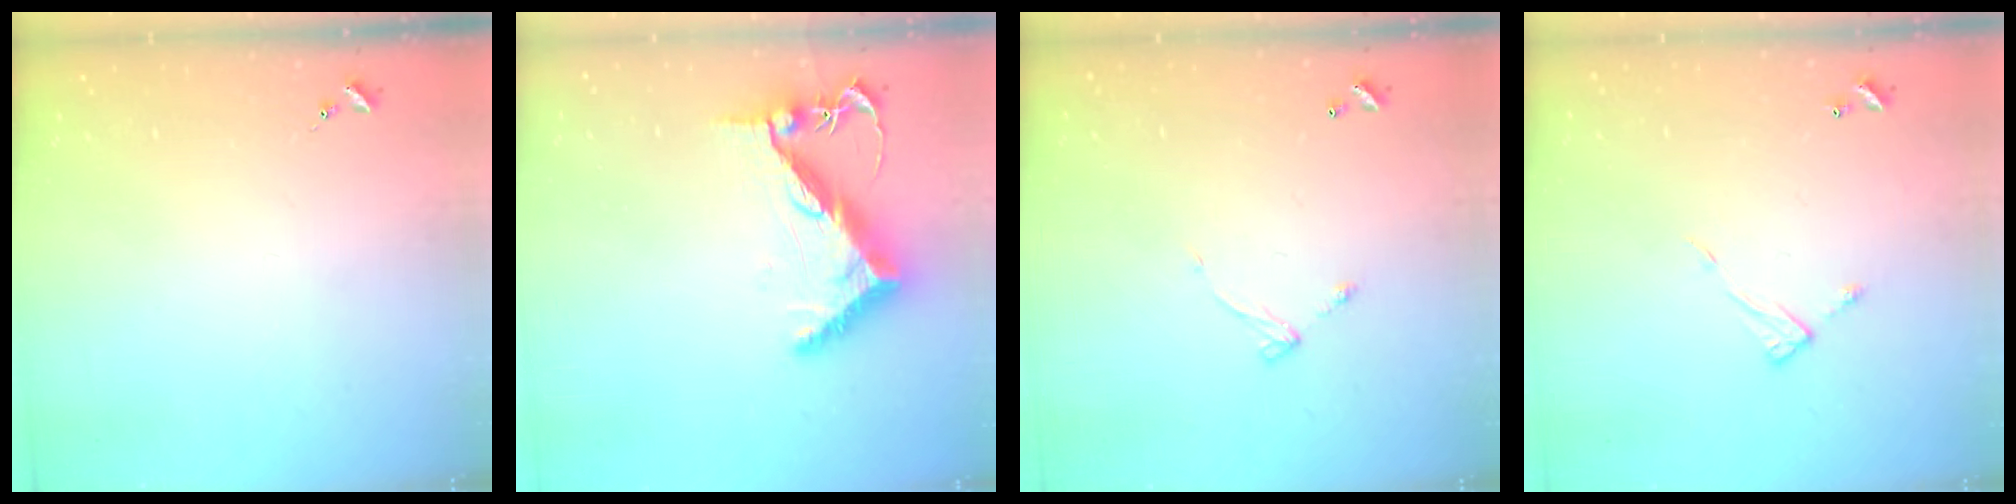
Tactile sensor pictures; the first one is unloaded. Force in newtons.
{"total": 10.7, "press": 10.6, "slide": 1.3}
{"total": 5.7, "press": 5.7, "slide": 0.5}
{"total": 6.7, "press": 6.7, "slide": 0.2}